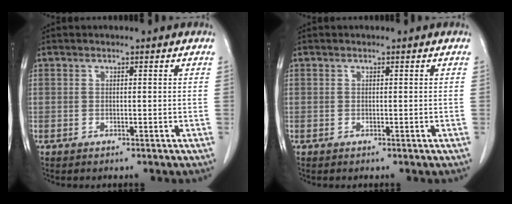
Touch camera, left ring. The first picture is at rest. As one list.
[{"total": 0.0}]